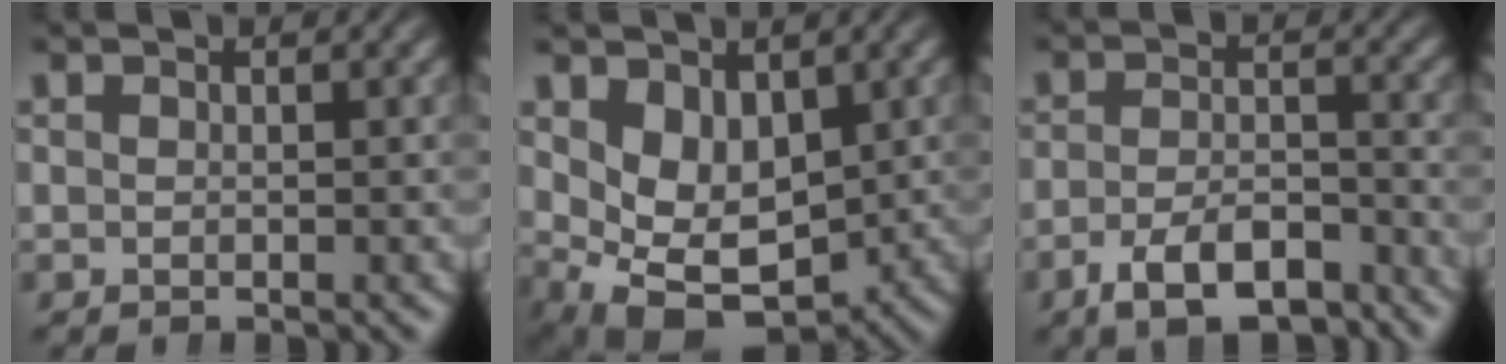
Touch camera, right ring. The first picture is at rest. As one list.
[{"total": 8.5, "force": [-1.2, 6.4, 5.5], "torque": [-0.112, -0.047, -0.002]}, {"total": 5.7, "force": [-4.3, 2.1, 3.2], "torque": [-0.032, -0.015, -0.065]}]